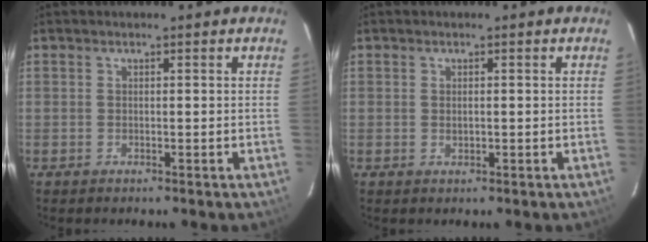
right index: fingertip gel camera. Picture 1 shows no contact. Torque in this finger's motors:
{"motor_torque": [-0.02, 0.06, 0.01, -0.01]}